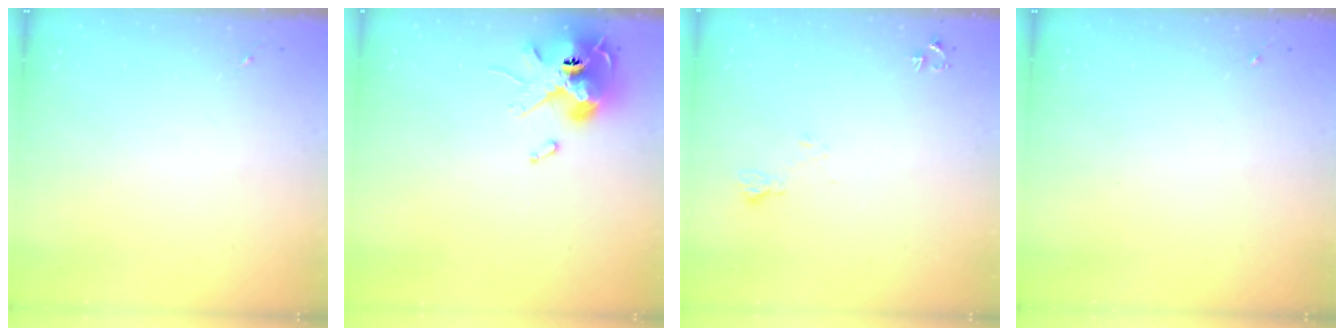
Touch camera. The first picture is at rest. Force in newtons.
{"total": 11.9, "press": 11.7, "slide": 1.7}
{"total": 6.2, "press": 6.1, "slide": 1.2}
{"total": 0.0}